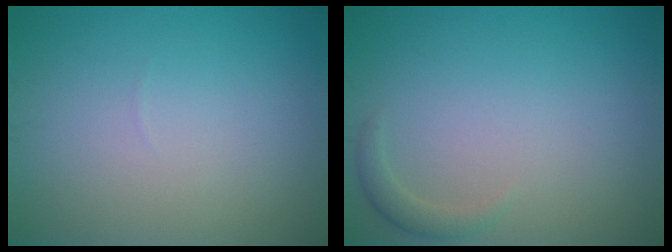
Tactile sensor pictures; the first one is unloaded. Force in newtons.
{"total": 1.2, "press": 1.2, "slide": 0.2}